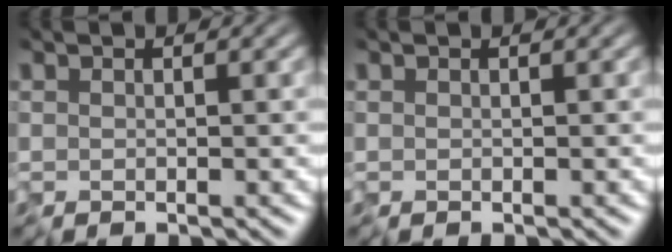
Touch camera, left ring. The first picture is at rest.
{"total": 0.0}